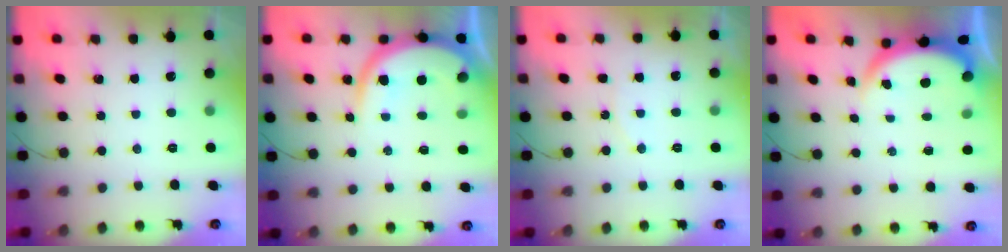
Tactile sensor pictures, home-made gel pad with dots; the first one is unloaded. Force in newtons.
{"total": 9.6, "press": 9.6, "slide": 1.1}
{"total": 5.1, "press": 4.7, "slide": 2.2}
{"total": 3.8, "press": 3.8, "slide": 0.2}